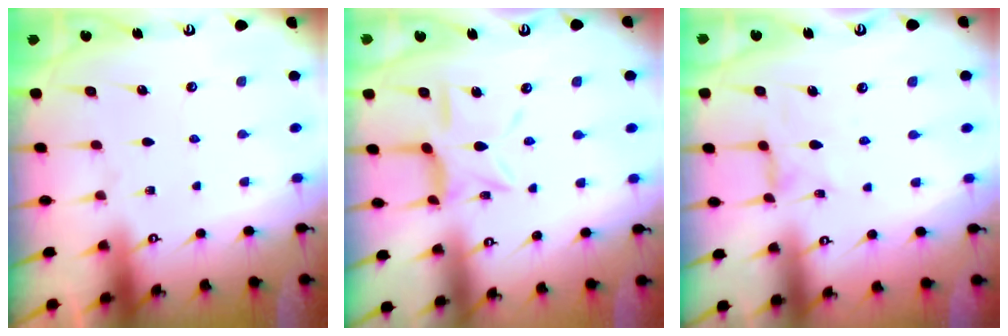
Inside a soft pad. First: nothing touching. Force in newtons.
{"total": 9.4, "press": 9.3, "slide": 0.6}
{"total": 2.8, "press": 2.8, "slide": 0.4}